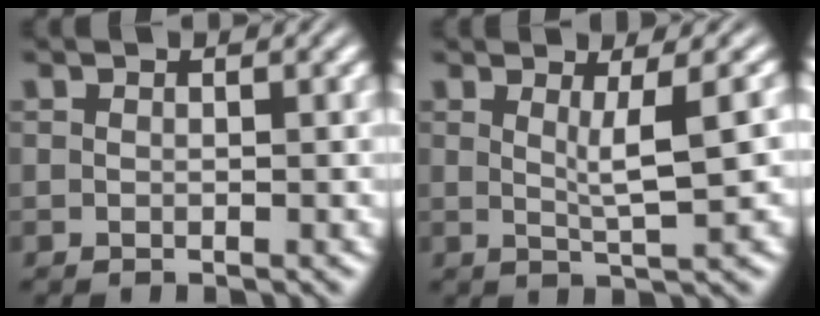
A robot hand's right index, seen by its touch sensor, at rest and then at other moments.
{"total": 2.9, "force": [0.9, -1.2, 2.5], "torque": [-0.031, -0.008, 0.024]}